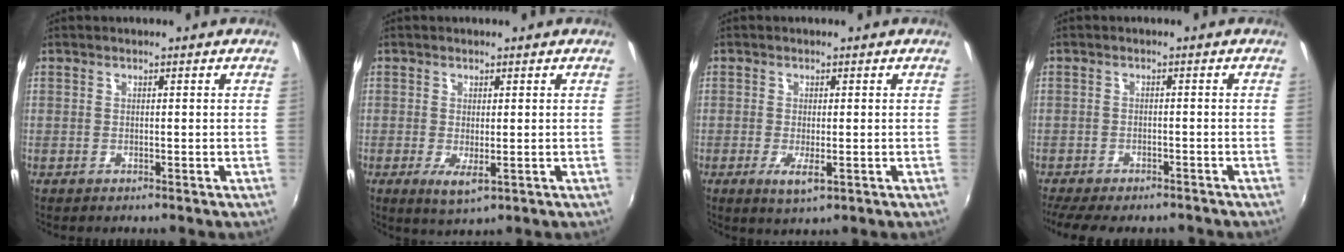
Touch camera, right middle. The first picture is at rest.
{"total": 3.6, "force": [-0.8, 1.2, 3.4], "torque": [-0.060, -0.016, -0.009]}
{"total": 3.7, "force": [-1.2, 1.0, 3.4], "torque": [-0.066, -0.015, -0.019]}
{"total": 10.0, "force": [-8.3, 3.1, 4.7], "torque": [-0.110, -0.031, -0.130]}